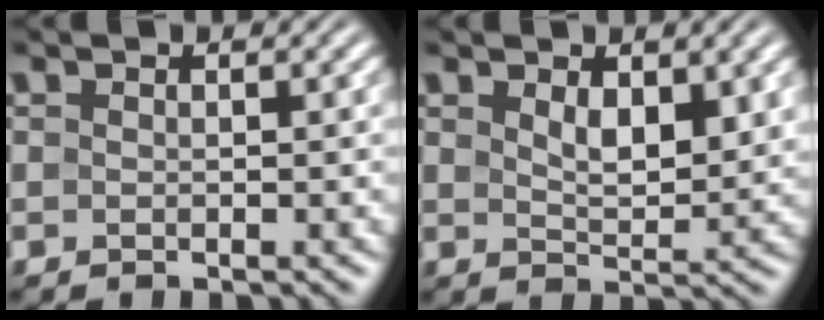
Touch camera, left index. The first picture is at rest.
{"total": 3.1, "force": [1.4, 1.5, 2.4], "torque": [-0.045, -0.006, 0.030]}